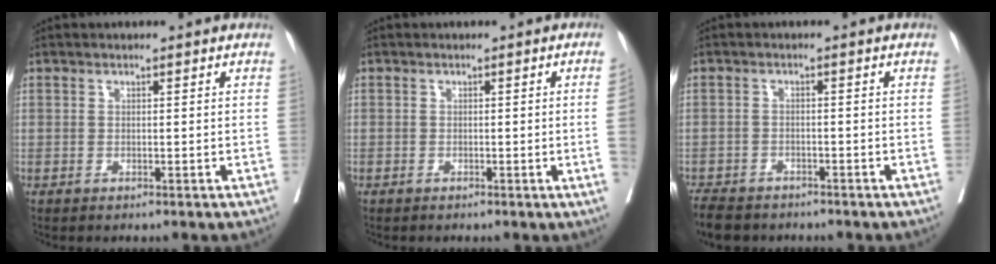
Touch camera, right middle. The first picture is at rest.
{"total": 2.4, "force": [-0.3, -1.1, 2.1], "torque": [-0.026, -0.002, -0.003]}
{"total": 6.5, "force": [-5.5, 2.7, 2.1], "torque": [-0.034, -0.010, -0.088]}